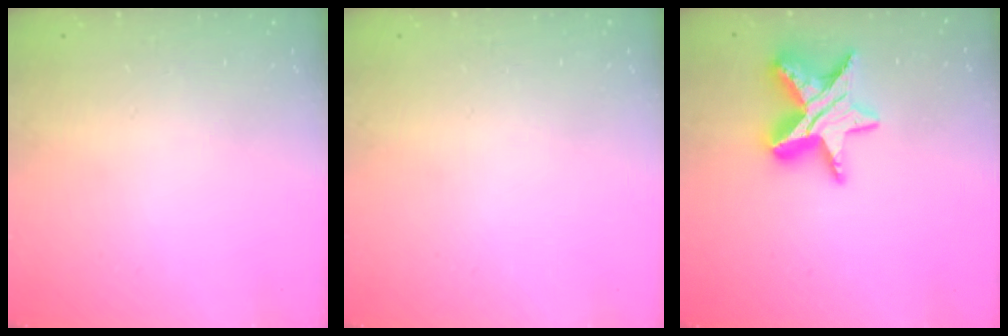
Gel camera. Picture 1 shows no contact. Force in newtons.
{"total": 0.0}
{"total": 13.3, "press": 13.2, "slide": 1.1}